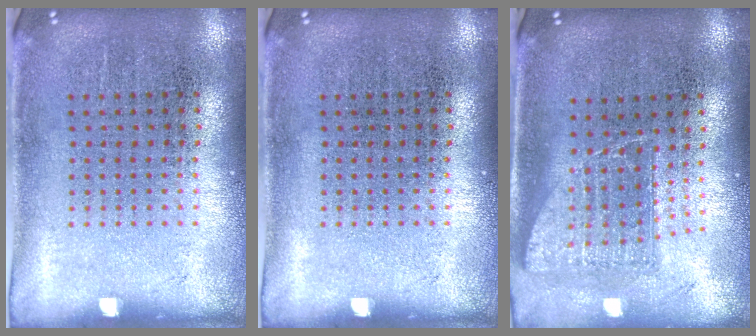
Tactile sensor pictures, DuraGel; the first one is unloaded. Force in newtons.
{"total": 0.0}
{"total": 1.4, "press": 1.1, "slide": 0.9}